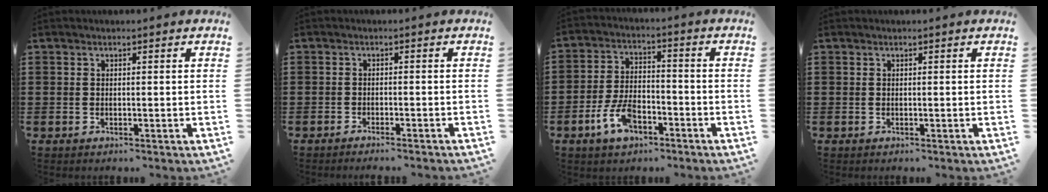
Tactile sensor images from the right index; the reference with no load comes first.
{"total": 1.4, "force": [-1.3, -0.2, 0.2], "torque": [-0.005, 0.002, -0.026]}
{"total": 7.1, "force": [-3.8, 3.4, 4.9], "torque": [-0.111, 0.005, -0.075]}
{"total": 0.0}